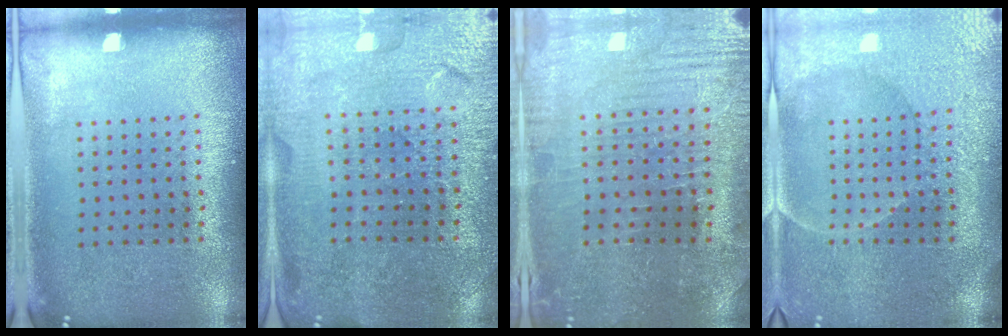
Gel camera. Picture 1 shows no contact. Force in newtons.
{"total": 3.1, "press": 3.1, "slide": 0.1}
{"total": 1.6, "press": 1.6, "slide": 0.4}
{"total": 3.7, "press": 3.4, "slide": 1.4}